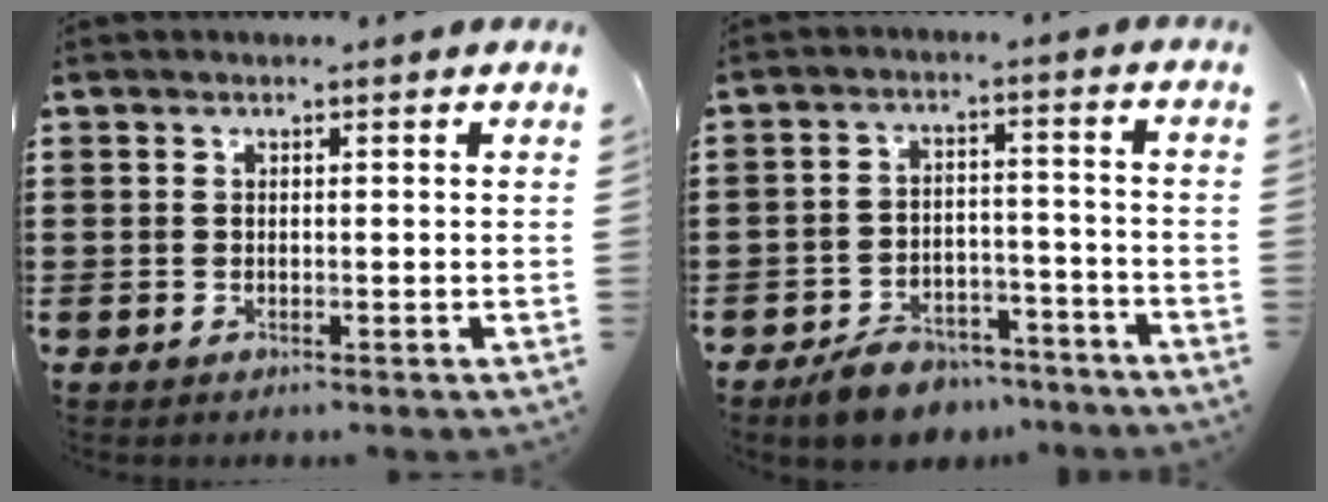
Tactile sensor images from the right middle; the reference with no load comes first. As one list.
[{"total": 6.5, "force": [-6.1, 2.0, 1.2], "torque": [-0.019, 0.024, -0.116]}]